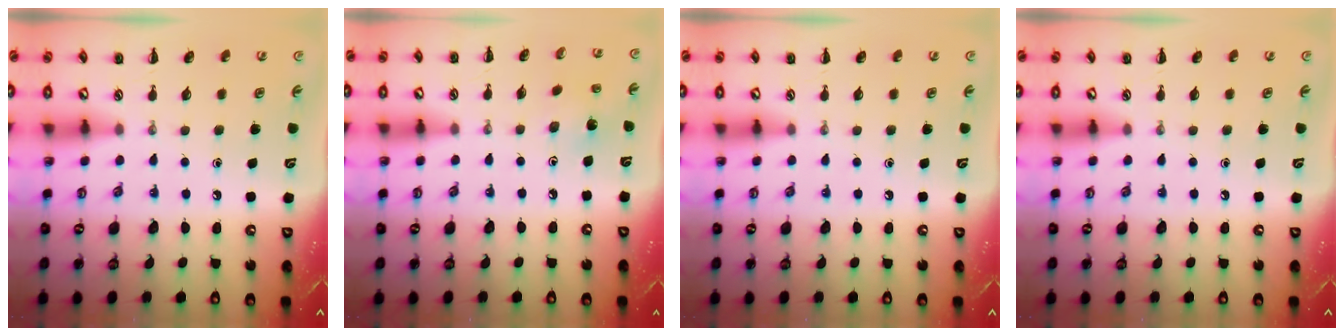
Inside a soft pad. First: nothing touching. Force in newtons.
{"total": 2.0, "press": 1.9, "slide": 0.8}
{"total": 0.0}
{"total": 0.0}